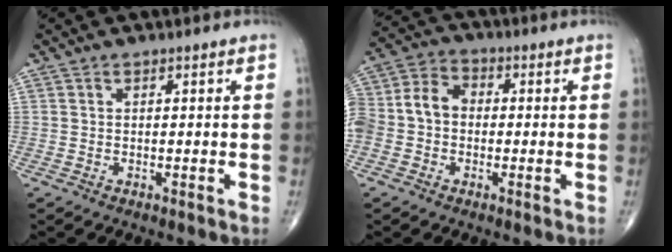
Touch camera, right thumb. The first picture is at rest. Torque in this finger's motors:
{"motor_torque": [0.40, 0.41, 0.79, 0.38, 0.16]}